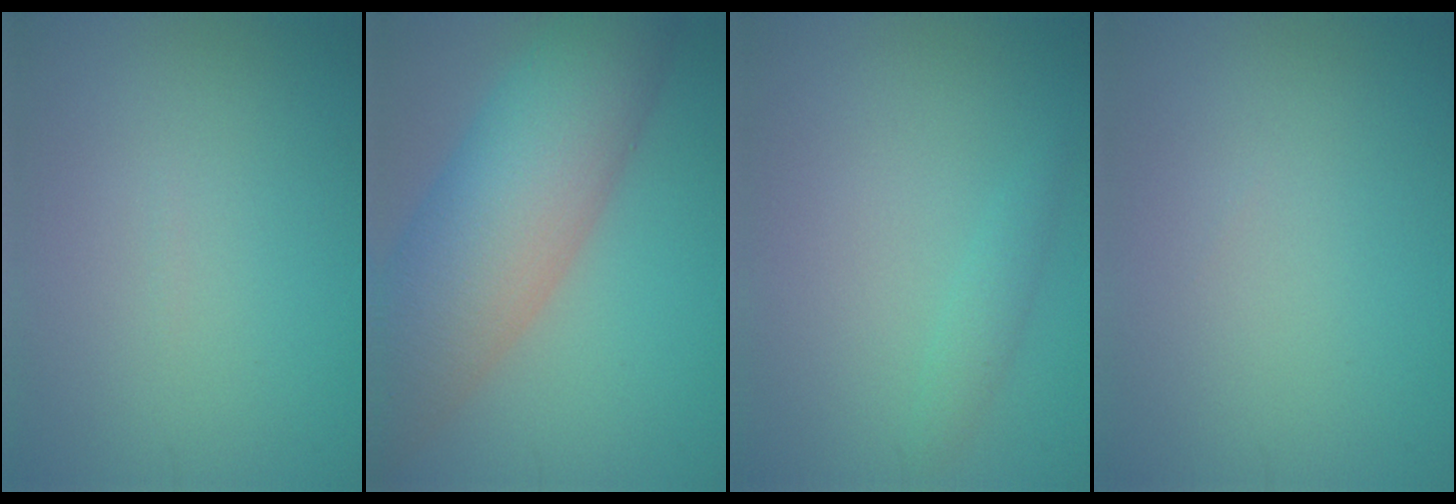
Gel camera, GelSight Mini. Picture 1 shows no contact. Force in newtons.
{"total": 10.9, "press": 10.9, "slide": 0.4}
{"total": 1.3, "press": 1.3, "slide": 0.1}
{"total": 0.0}